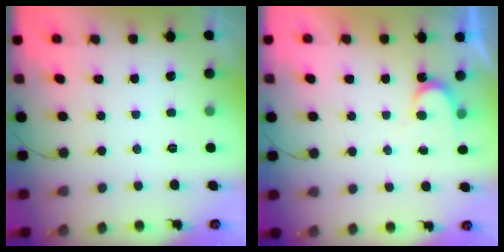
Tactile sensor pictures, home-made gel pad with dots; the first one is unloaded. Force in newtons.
{"total": 3.7, "press": 3.7, "slide": 0.4}